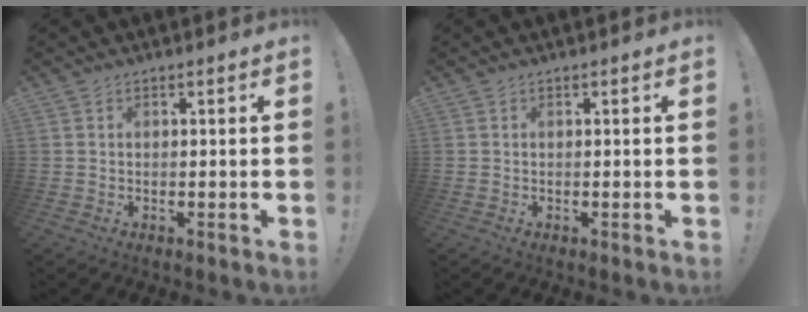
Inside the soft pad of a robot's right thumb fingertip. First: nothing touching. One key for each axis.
{"total": 0.0}